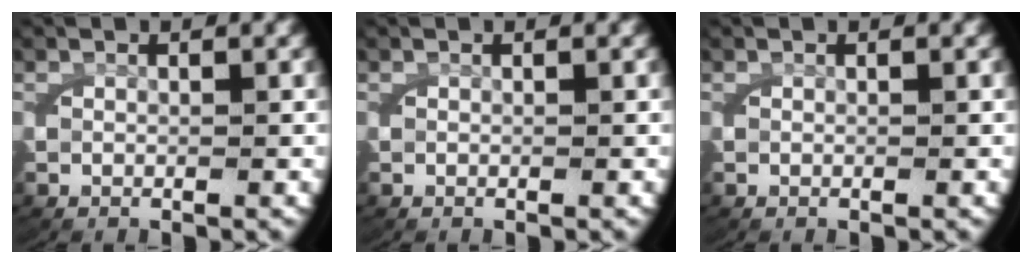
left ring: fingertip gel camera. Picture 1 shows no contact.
{"total": 0.0}
{"total": 0.0}